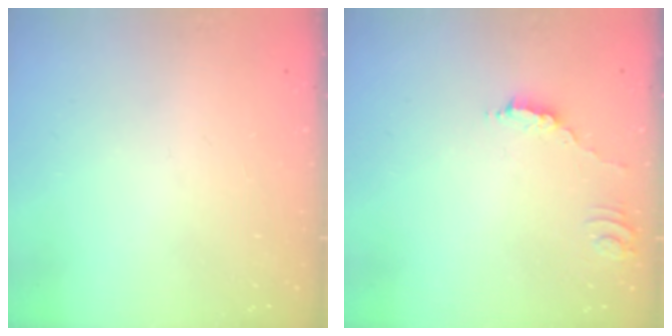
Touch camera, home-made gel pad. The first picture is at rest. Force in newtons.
{"total": 1.8, "press": 1.8, "slide": 0.1}